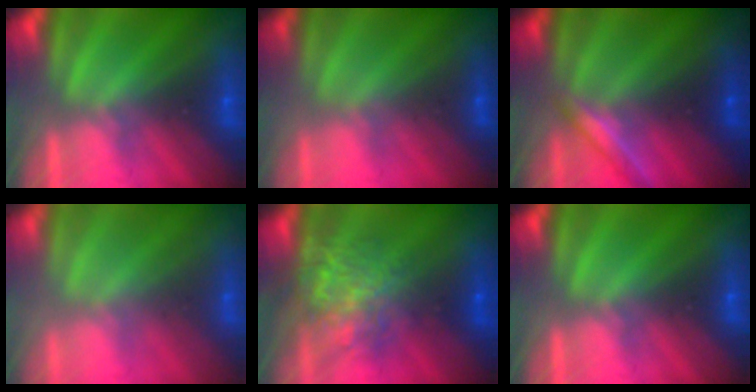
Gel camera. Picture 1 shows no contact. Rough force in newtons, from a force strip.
{"total": 1.4}
{"total": 1.9}
{"total": 2.3}
{"total": 7.3}
{"total": 0.0}